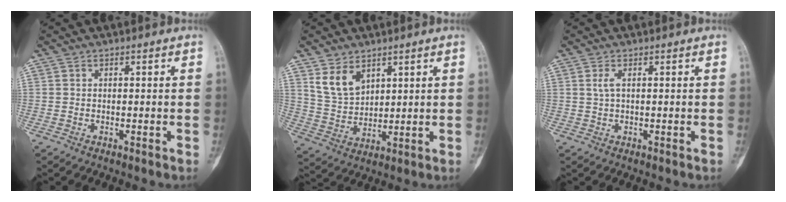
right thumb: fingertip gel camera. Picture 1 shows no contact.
{"total": 7.4, "force": [4.2, 4.6, 3.9], "torque": [-0.059, -0.024, 0.096]}
{"total": 1.6, "force": [0.4, 0.5, 1.4], "torque": [-0.042, 0.007, 0.012]}